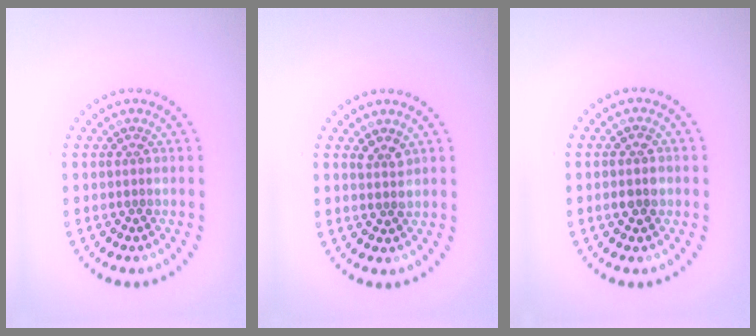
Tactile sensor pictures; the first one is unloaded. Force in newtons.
{"total": 1.2, "press": 1.1, "slide": 0.6}
{"total": 1.8, "press": 1.8, "slide": 0.2}